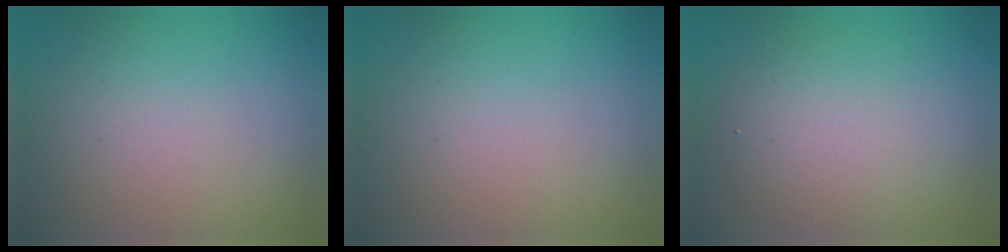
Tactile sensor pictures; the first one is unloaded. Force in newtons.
{"total": 0.0}
{"total": 4.1, "press": 4.1, "slide": 0.3}